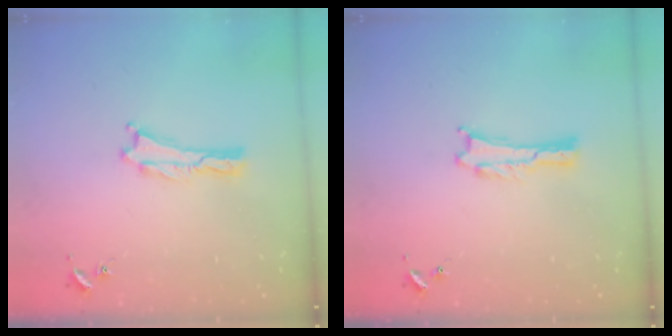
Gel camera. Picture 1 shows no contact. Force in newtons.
{"total": 0.0}